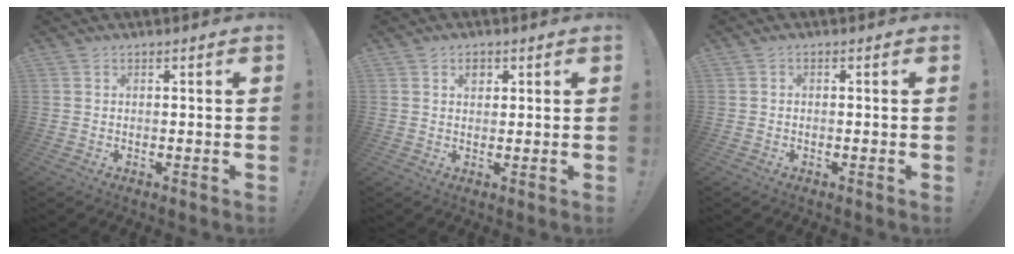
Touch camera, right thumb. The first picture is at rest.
{"total": 2.7, "force": [1.3, 2.0, 1.4], "torque": [-0.010, -0.002, 0.018]}
{"total": 0.7, "force": [-0.7, 0.2, 0.2], "torque": [-0.010, 0.004, -0.011]}